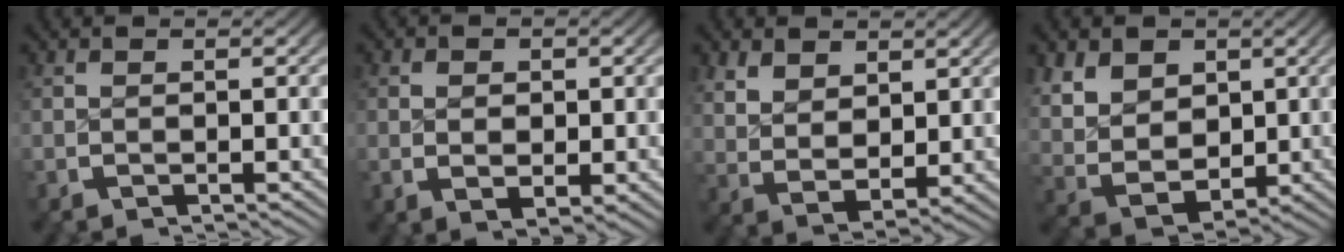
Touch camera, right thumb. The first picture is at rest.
{"total": 2.5, "force": [0.0, 1.7, 1.9], "torque": [-0.038, -0.015, 0.010]}
{"total": 5.0, "force": [1.2, 3.4, 3.5], "torque": [-0.076, -0.026, 0.042]}
{"total": 10.3, "force": [0.6, 8.1, 6.4], "torque": [-0.156, -0.048, 0.031]}